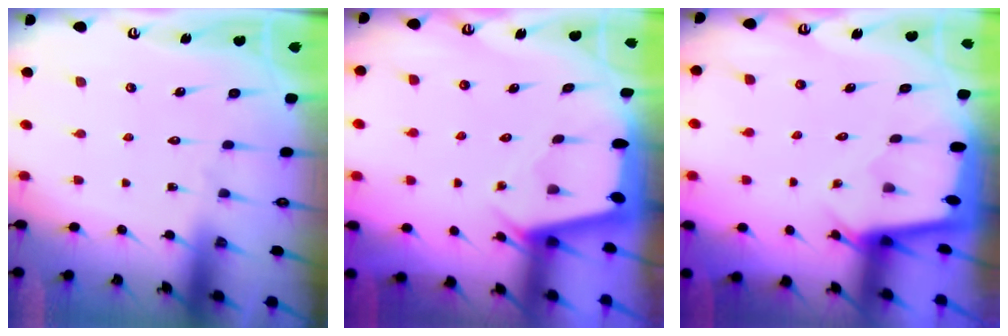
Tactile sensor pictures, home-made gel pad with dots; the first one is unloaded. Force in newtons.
{"total": 2.4, "press": 2.4, "slide": 0.3}
{"total": 2.4, "press": 2.4, "slide": 0.2}